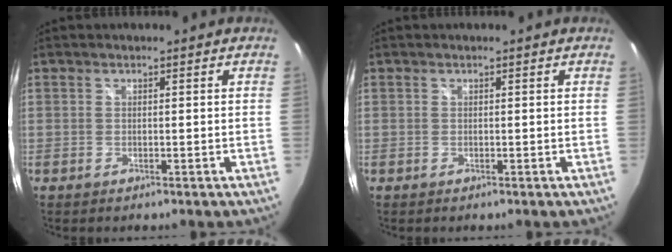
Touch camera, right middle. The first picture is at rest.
{"total": 0.0}